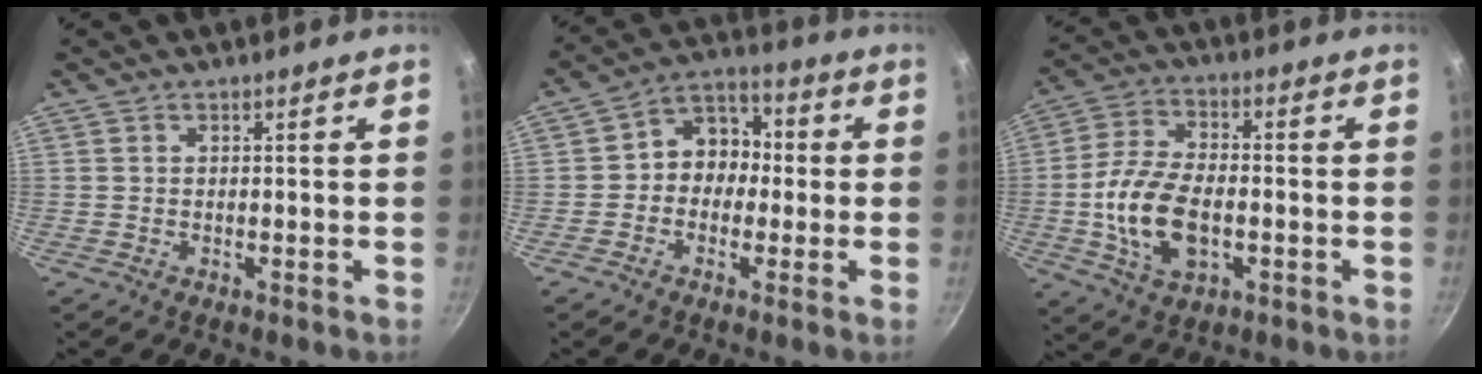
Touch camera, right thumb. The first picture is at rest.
{"total": 8.7, "force": [-0.5, 7.3, 4.6], "torque": [-0.017, 0.033, -0.029]}
{"total": 13.6, "force": [-2.4, 7.8, 10.8], "torque": [-0.202, 0.021, -0.046]}